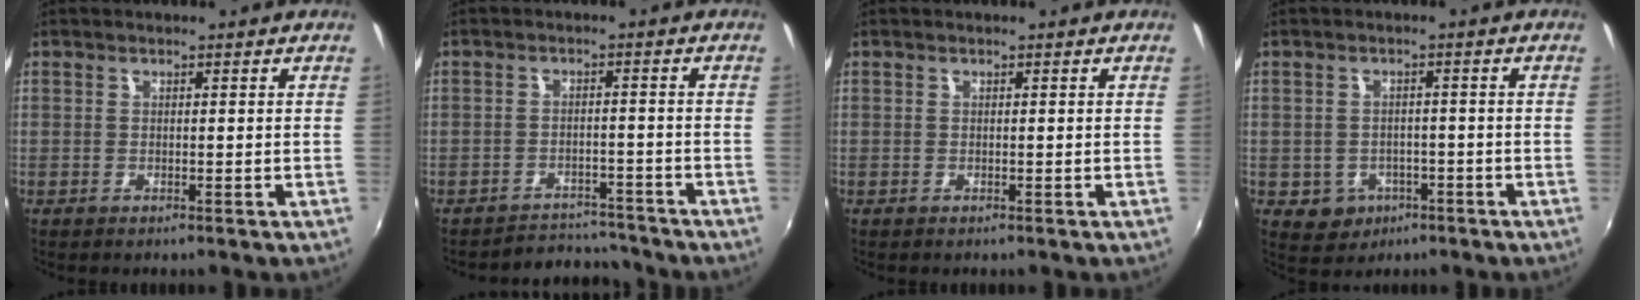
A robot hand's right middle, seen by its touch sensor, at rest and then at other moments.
{"total": 7.0, "force": [-6.8, 1.9, 0.0], "torque": [-0.013, 0.010, -0.098]}
{"total": 0.0}
{"total": 5.7, "force": [-2.3, 4.9, 1.5], "torque": [-0.044, 0.002, -0.022]}